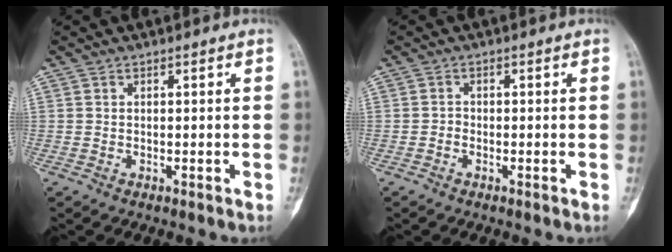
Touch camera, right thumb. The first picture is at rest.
{"total": 1.0, "force": [-0.5, 0.8, 0.4], "torque": [-0.001, 0.004, -0.013]}